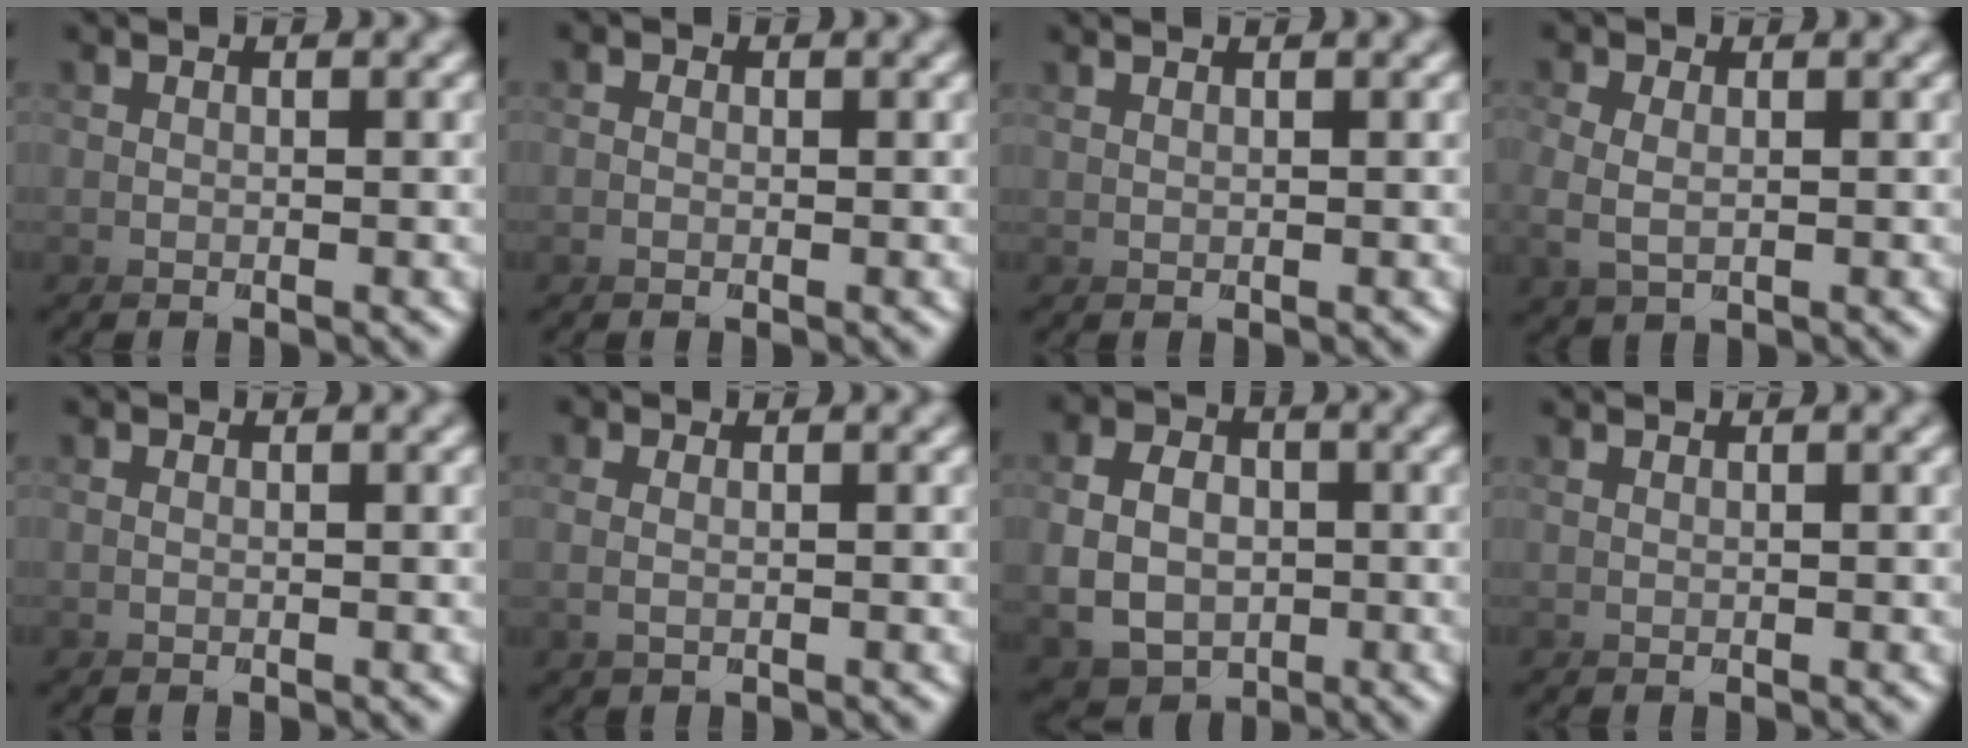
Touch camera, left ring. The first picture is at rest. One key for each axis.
{"total": 0.9, "fx": -0.6, "fy": 0.2, "fz": -0.6, "tx": 0.000, "ty": -0.013, "tz": -0.004}
{"total": 1.0, "fx": 0.6, "fy": -0.7, "fz": -0.3, "tx": 0.017, "ty": 0.010, "tz": 0.006}
{"total": 2.0, "fx": 0.0, "fy": -1.8, "fz": -1.0, "tx": 0.005, "ty": 0.000, "tz": 0.001}
{"total": 0.5, "fx": 0.0, "fy": -0.5, "fz": -0.2, "tx": 0.008, "ty": 0.005, "tz": -0.001}
{"total": 2.6, "fx": -0.1, "fy": -2.5, "fz": -0.4, "tx": 0.017, "ty": 0.013, "tz": -0.007}
{"total": 4.5, "fx": -2.2, "fy": 3.9, "fz": -0.4, "tx": -0.021, "ty": -0.029, "tz": -0.030}
{"total": 0.7, "fx": 0.5, "fy": -0.4, "fz": -0.3, "tx": 0.015, "ty": 0.007, "tz": 0.005}